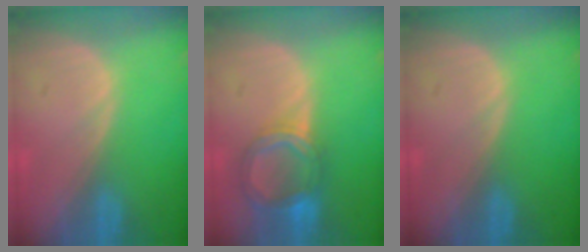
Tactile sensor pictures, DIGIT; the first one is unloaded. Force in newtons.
{"total": 6.4, "press": 5.8, "slide": 2.7}
{"total": 0.0}